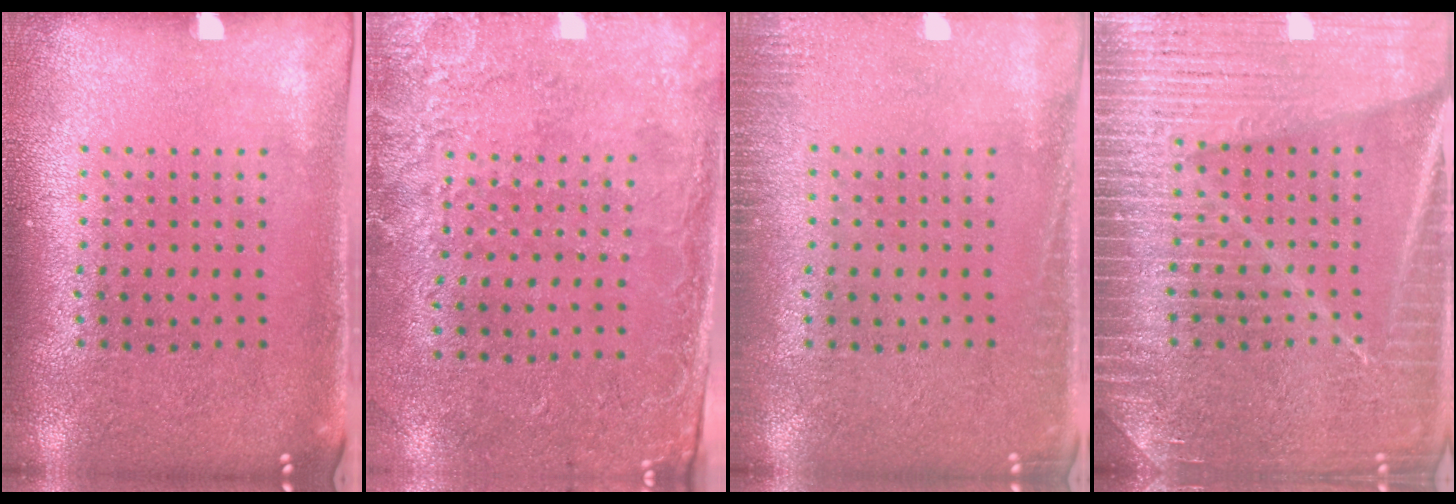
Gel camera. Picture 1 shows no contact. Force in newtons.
{"total": 2.6, "press": 2.1, "slide": 1.5}
{"total": 1.6, "press": 1.6, "slide": 0.4}
{"total": 6.6, "press": 6.5, "slide": 0.9}